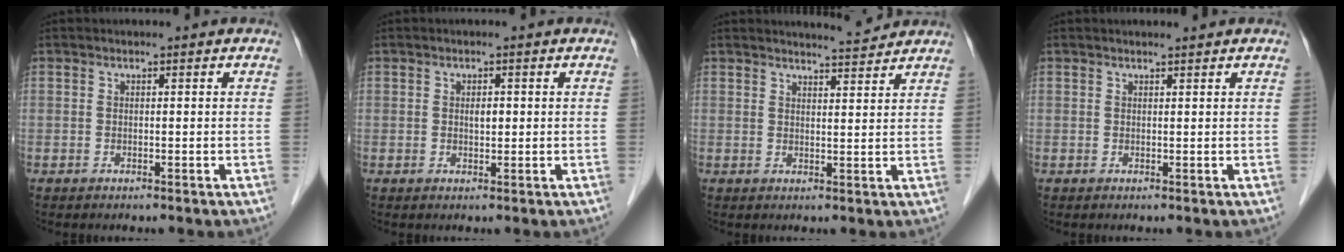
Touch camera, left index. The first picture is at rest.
{"total": 1.3, "force": [-0.2, 0.6, 1.1], "torque": [-0.017, -0.005, -0.004]}
{"total": 3.6, "force": [3.6, -0.2, 0.2], "torque": [-0.013, -0.009, 0.048]}
{"total": 0.9, "force": [0.8, -0.1, 0.4], "torque": [-0.006, 0.000, 0.013]}